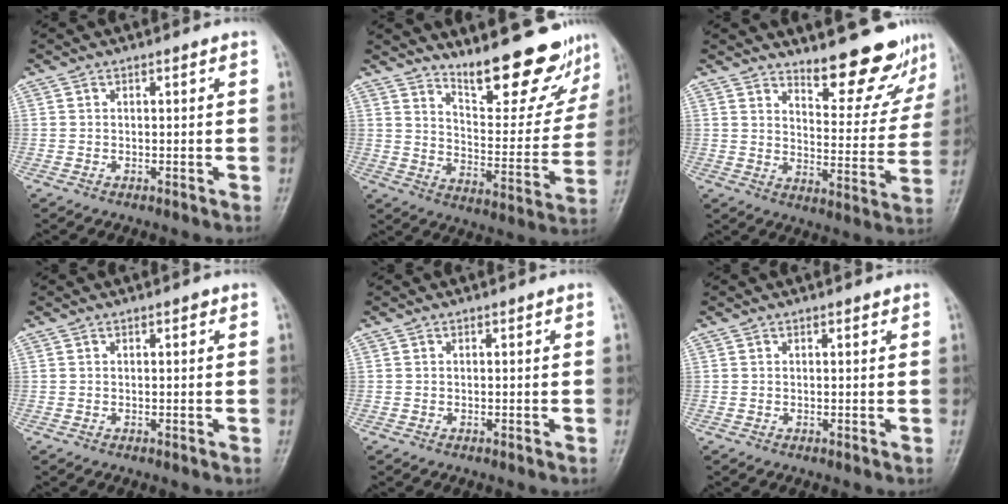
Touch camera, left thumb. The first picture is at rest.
{"total": 18.6, "force": [15.4, 4.7, 9.4], "torque": [-0.095, -0.117, 0.218]}
{"total": 13.5, "force": [11.9, 3.4, 5.4], "torque": [-0.040, -0.106, 0.157]}
{"total": 0.7, "force": [0.4, 0.3, 0.5], "torque": [-0.004, 0.000, 0.003]}
{"total": 0.0}
{"total": 0.7, "force": [0.5, 0.3, 0.4], "torque": [-0.008, -0.002, 0.005]}